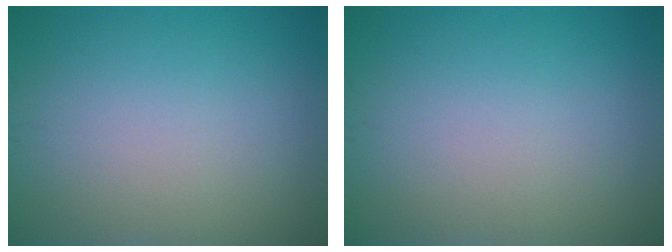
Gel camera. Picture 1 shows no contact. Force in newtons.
{"total": 0.0}